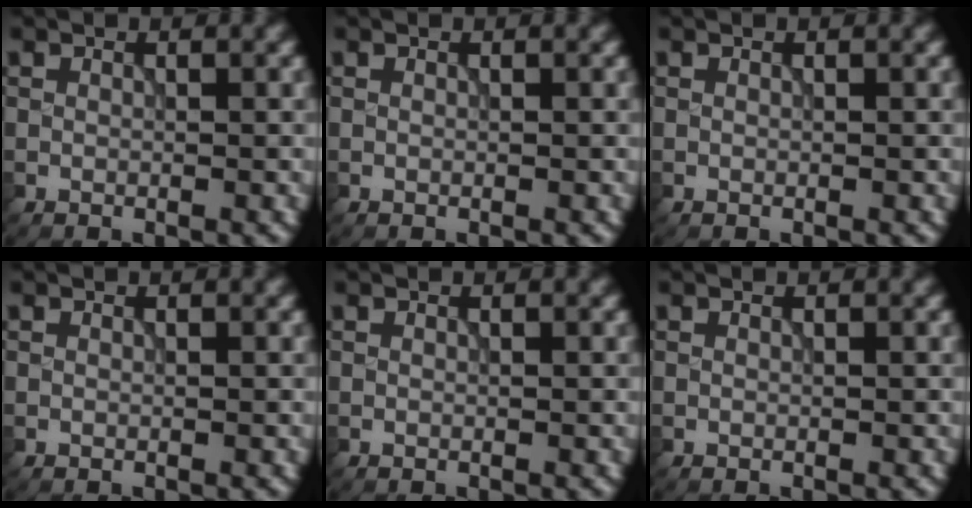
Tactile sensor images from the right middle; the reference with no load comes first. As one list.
[{"total": 0.0}, {"total": 0.0}, {"total": 0.0}, {"total": 0.0}, {"total": 0.0}]